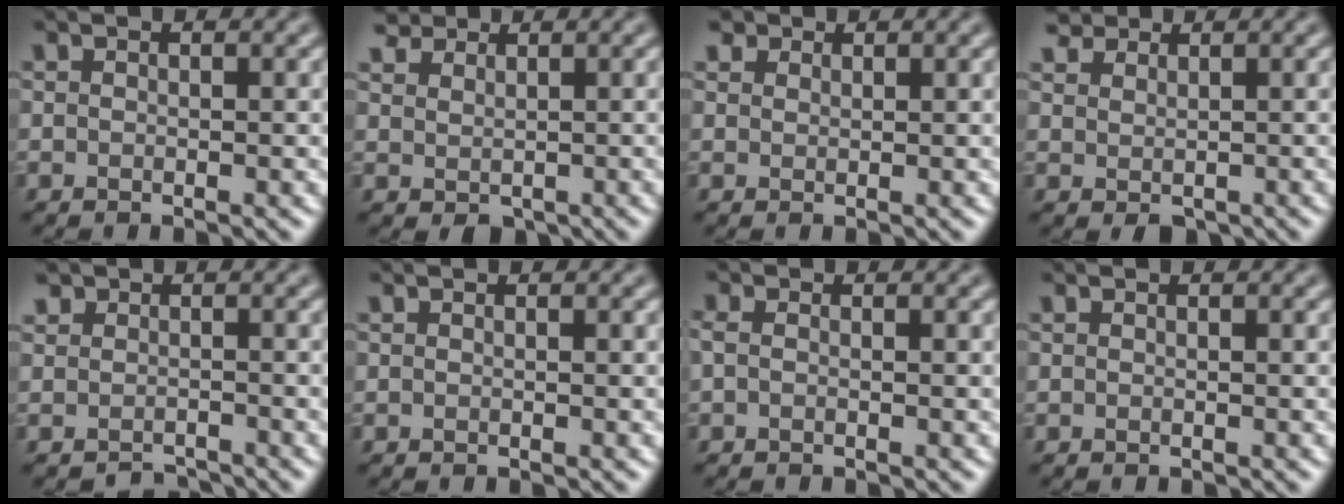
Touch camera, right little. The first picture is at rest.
{"total": 3.1, "force": [2.1, 2.1, 1.0], "torque": [-0.022, 0.002, 0.034]}
{"total": 1.7, "force": [1.4, 0.9, 0.4], "torque": [-0.008, -0.005, 0.026]}
{"total": 2.7, "force": [1.7, 1.9, 0.9], "torque": [-0.017, 0.000, 0.029]}
{"total": 1.5, "force": [-1.1, 1.1, -0.1], "torque": [0.015, 0.002, -0.025]}
{"total": 0.0}
{"total": 0.9, "force": [-0.3, 0.5, 0.7], "torque": [-0.017, -0.005, -0.009]}
{"total": 0.0}